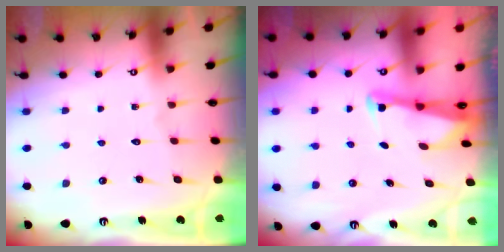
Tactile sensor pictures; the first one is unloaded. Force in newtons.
{"total": 2.5, "press": 2.5, "slide": 0.2}